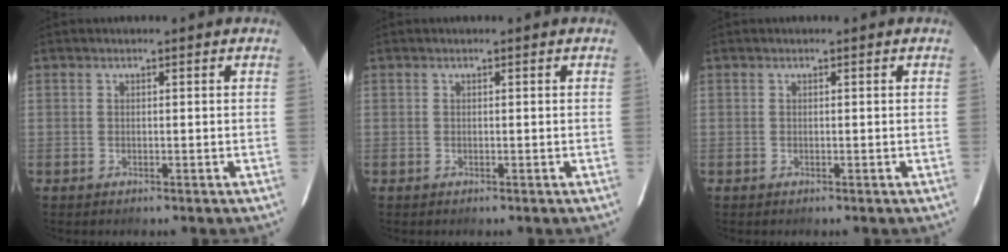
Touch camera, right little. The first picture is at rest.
{"total": 0.0}
{"total": 0.0}